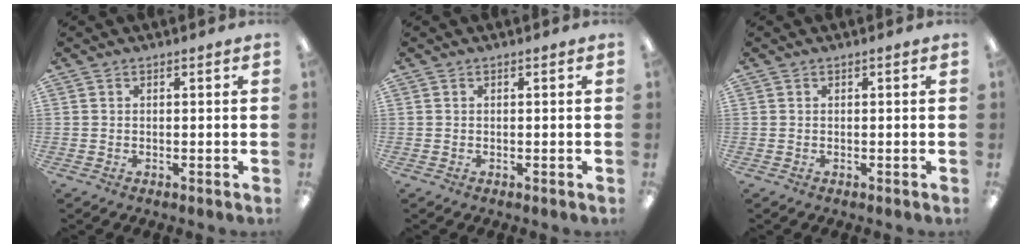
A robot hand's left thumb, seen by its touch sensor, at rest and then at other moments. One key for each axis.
{"total": 0.0}
{"total": 0.0}